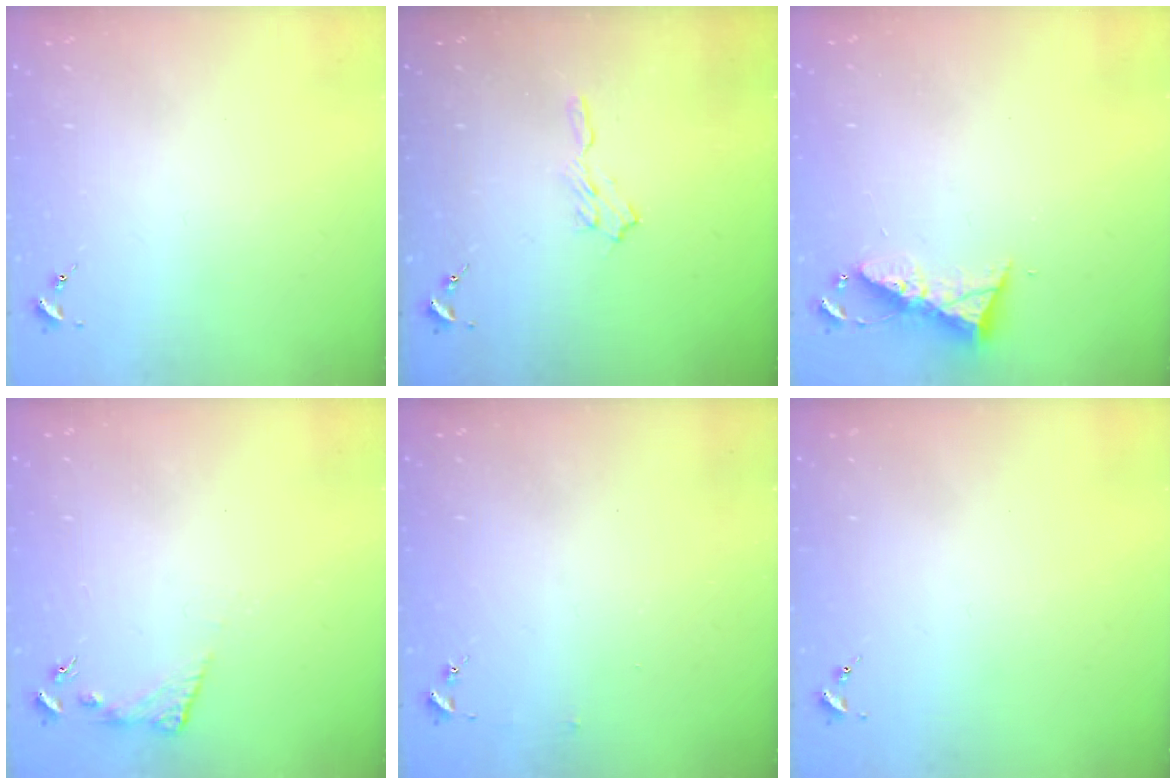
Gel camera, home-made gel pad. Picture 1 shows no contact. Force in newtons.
{"total": 5.8, "press": 5.7, "slide": 0.6}
{"total": 7.4, "press": 7.4, "slide": 0.4}
{"total": 6.0, "press": 6.0, "slide": 0.4}
{"total": 2.5, "press": 2.5, "slide": 0.2}
{"total": 0.0}